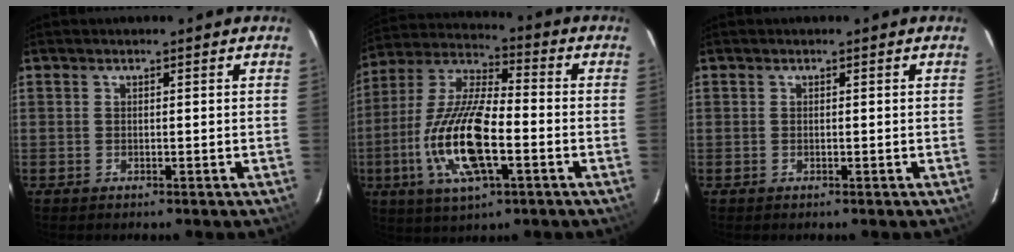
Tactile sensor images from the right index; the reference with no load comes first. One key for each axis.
{"total": 17.4, "fx": -4.9, "fy": 5.8, "fz": 15.6, "tx": -0.326, "ty": -0.010, "tz": -0.097}
{"total": 0.0}